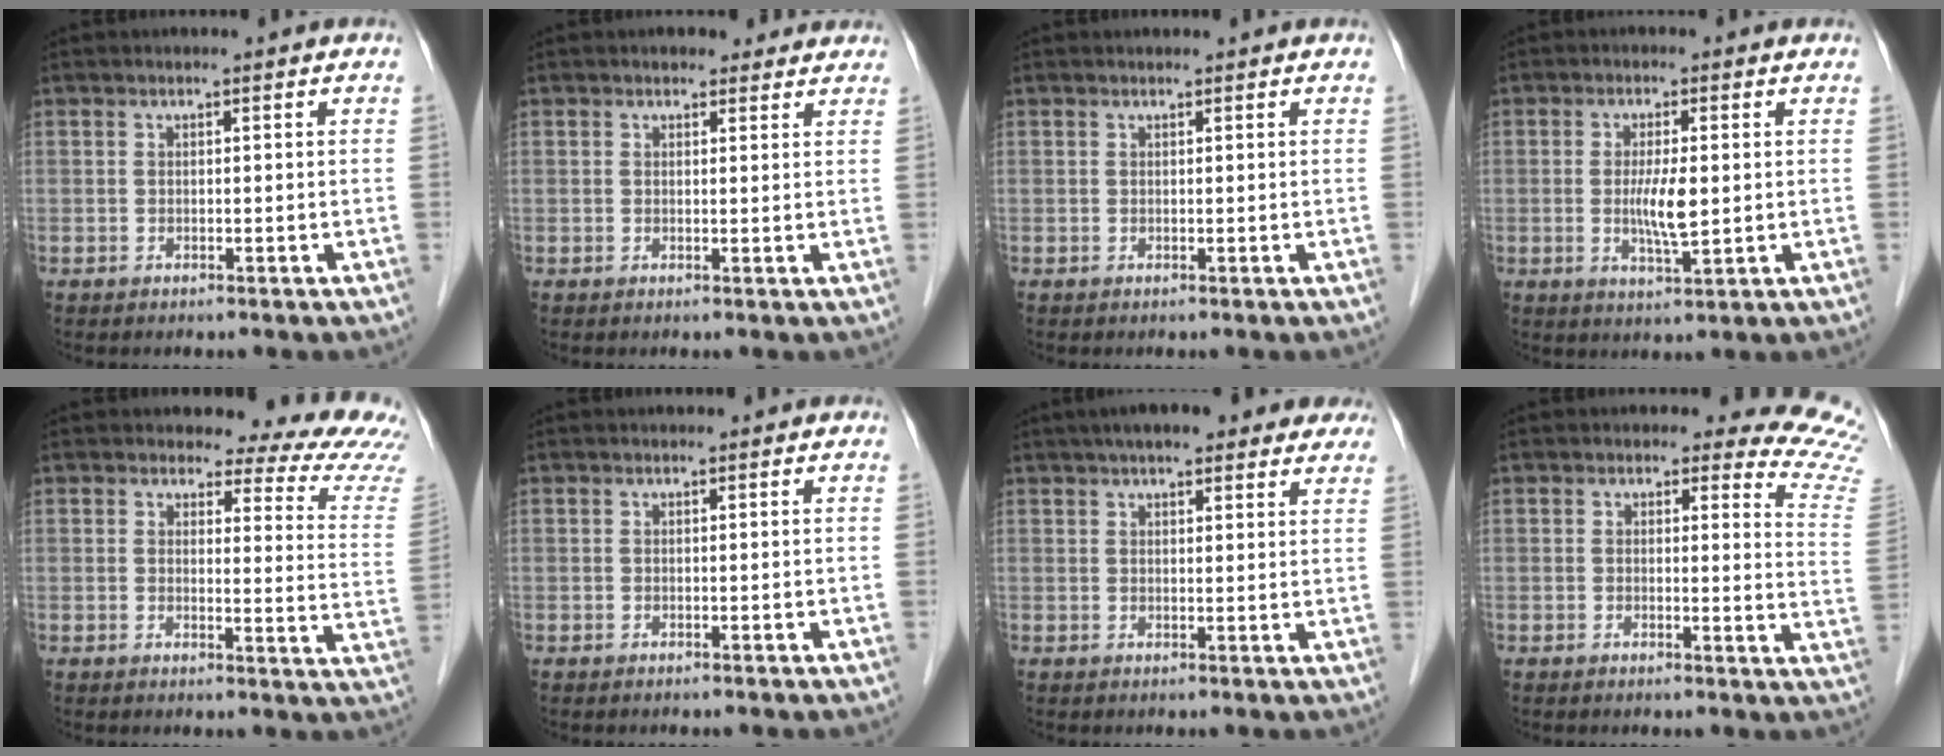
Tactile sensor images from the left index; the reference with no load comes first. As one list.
[{"total": 3.5, "force": [3.0, 1.7, 0.8], "torque": [0.006, 0.009, 0.032]}, {"total": 1.2, "force": [1.1, 0.2, 0.2], "torque": [0.000, 0.011, 0.016]}, {"total": 5.0, "force": [-0.1, 1.0, 4.9], "torque": [-0.089, -0.011, -0.001]}, {"total": 13.3, "force": [12.5, 2.7, 3.8], "torque": [-0.012, -0.078, 0.104]}, {"total": 1.2, "force": [1.0, 0.6, 0.3], "torque": [0.004, 0.014, 0.012]}, {"total": 13.7, "force": [11.2, 3.6, 7.0], "torque": [-0.079, 0.032, 0.137]}, {"total": 10.5, "force": [10.2, 1.9, 1.0], "torque": [0.037, -0.105, 0.061]}]